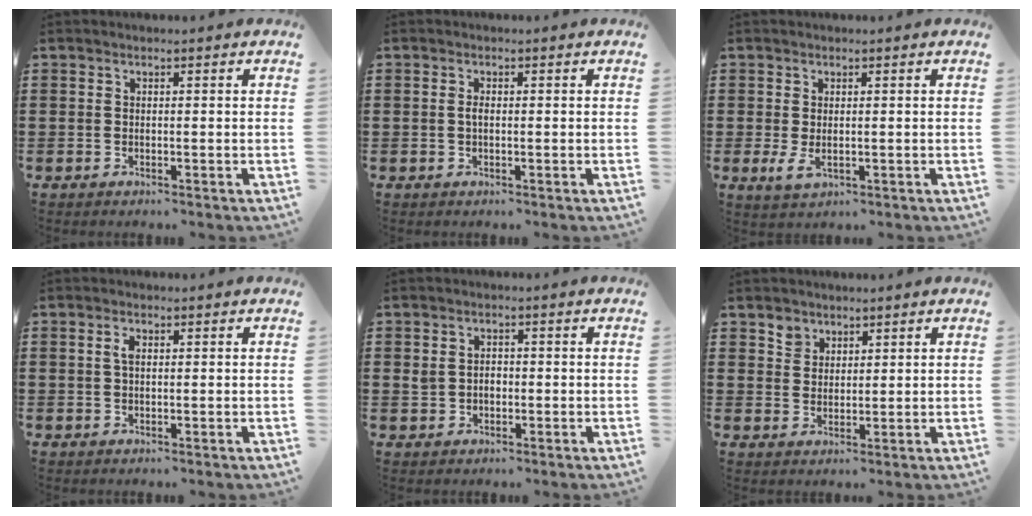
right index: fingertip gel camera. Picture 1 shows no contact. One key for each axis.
{"total": 1.2, "fx": -0.1, "fy": 0.5, "fz": 1.1, "tx": -0.022, "ty": 0.000, "tz": -0.002}
{"total": 2.3, "fx": -0.1, "fy": 1.1, "fz": 2.0, "tx": -0.046, "ty": 0.000, "tz": -0.003}
{"total": 1.7, "fx": 0.4, "fy": 0.8, "fz": 1.5, "tx": -0.031, "ty": 0.006, "tz": 0.006}
{"total": 2.3, "fx": -0.1, "fy": 1.8, "fz": 1.4, "tx": -0.031, "ty": 0.008, "tz": -0.004}
{"total": 3.1, "fx": 2.2, "fy": 2.2, "fz": 0.1, "tx": -0.004, "ty": 0.004, "tz": 0.041}